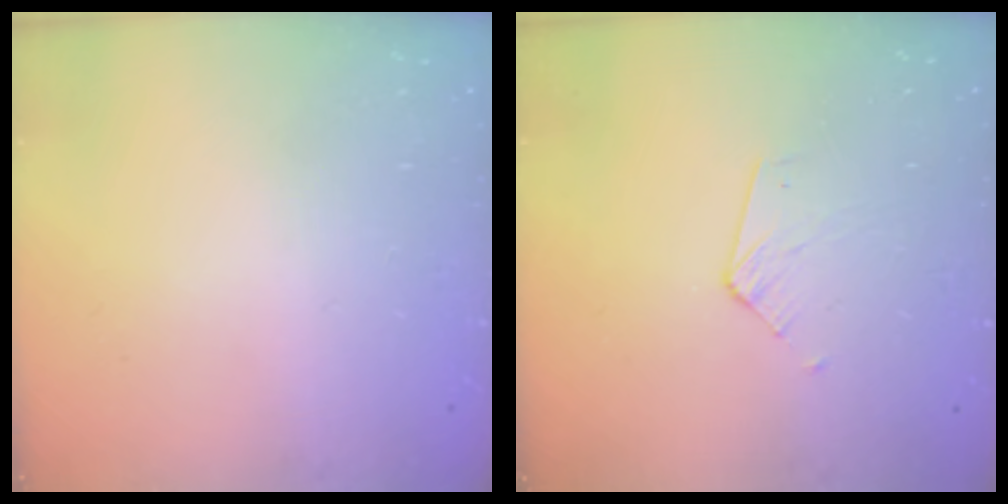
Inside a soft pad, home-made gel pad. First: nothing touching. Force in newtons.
{"total": 3.7, "press": 3.6, "slide": 0.3}